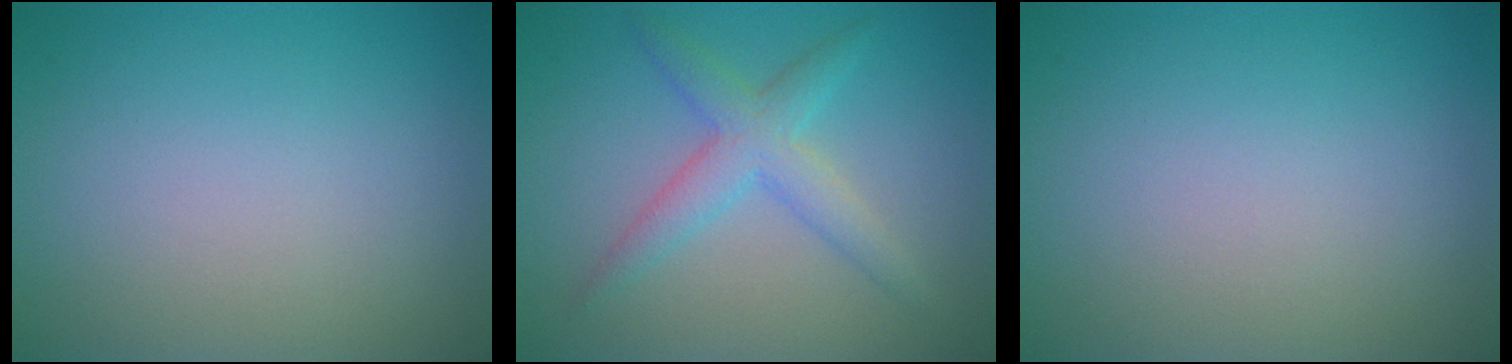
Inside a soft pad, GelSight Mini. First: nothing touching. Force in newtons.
{"total": 3.4, "press": 3.4, "slide": 0.1}
{"total": 0.0}